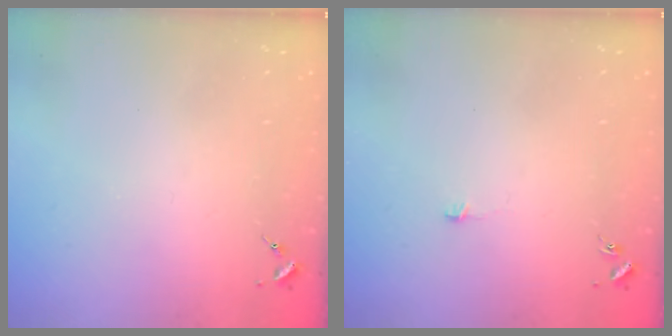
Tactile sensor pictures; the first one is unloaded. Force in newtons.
{"total": 3.5, "press": 3.5, "slide": 0.3}